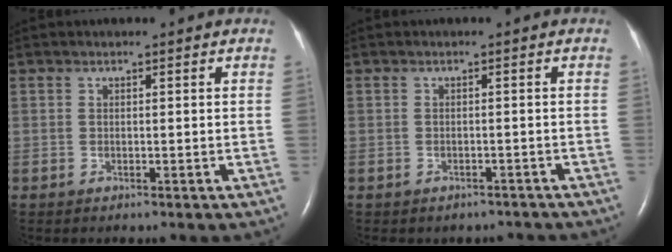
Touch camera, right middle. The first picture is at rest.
{"total": 3.2, "force": [-2.8, 1.6, 0.2], "torque": [-0.006, 0.007, -0.034]}